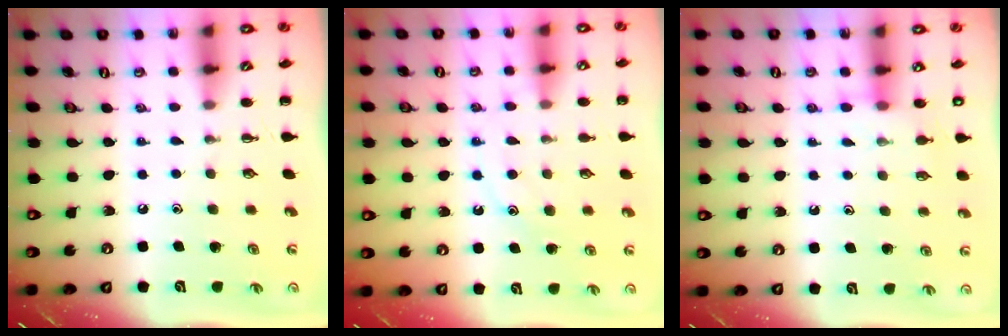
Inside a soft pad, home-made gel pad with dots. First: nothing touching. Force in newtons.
{"total": 12.3, "press": 12.2, "slide": 0.8}
{"total": 7.5, "press": 7.4, "slide": 1.1}